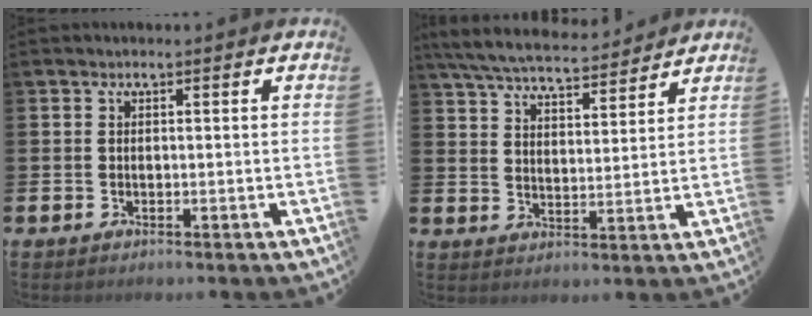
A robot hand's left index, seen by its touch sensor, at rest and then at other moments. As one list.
[{"total": 6.6, "force": [6.3, 1.1, 1.7], "torque": [-0.061, -0.033, 0.112]}]